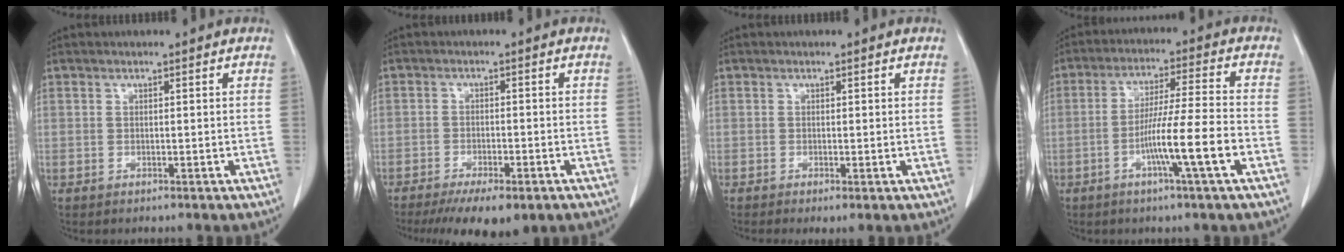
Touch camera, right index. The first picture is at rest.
{"total": 8.9, "force": [-6.2, 2.9, 5.7], "torque": [-0.078, -0.012, -0.090]}
{"total": 0.8, "force": [-0.2, 0.2, 0.7], "torque": [-0.012, -0.002, -0.002]}
{"total": 10.3, "force": [-3.8, -0.9, 9.5], "torque": [-0.170, -0.001, -0.068]}